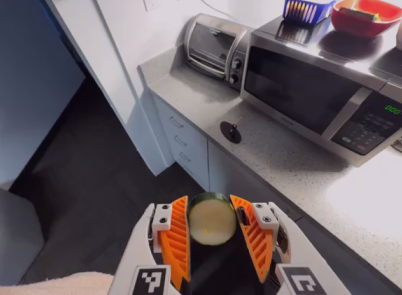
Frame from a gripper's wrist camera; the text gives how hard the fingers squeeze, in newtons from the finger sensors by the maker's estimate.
{"total": 11.4, "left": 11.3, "right": 11.4}